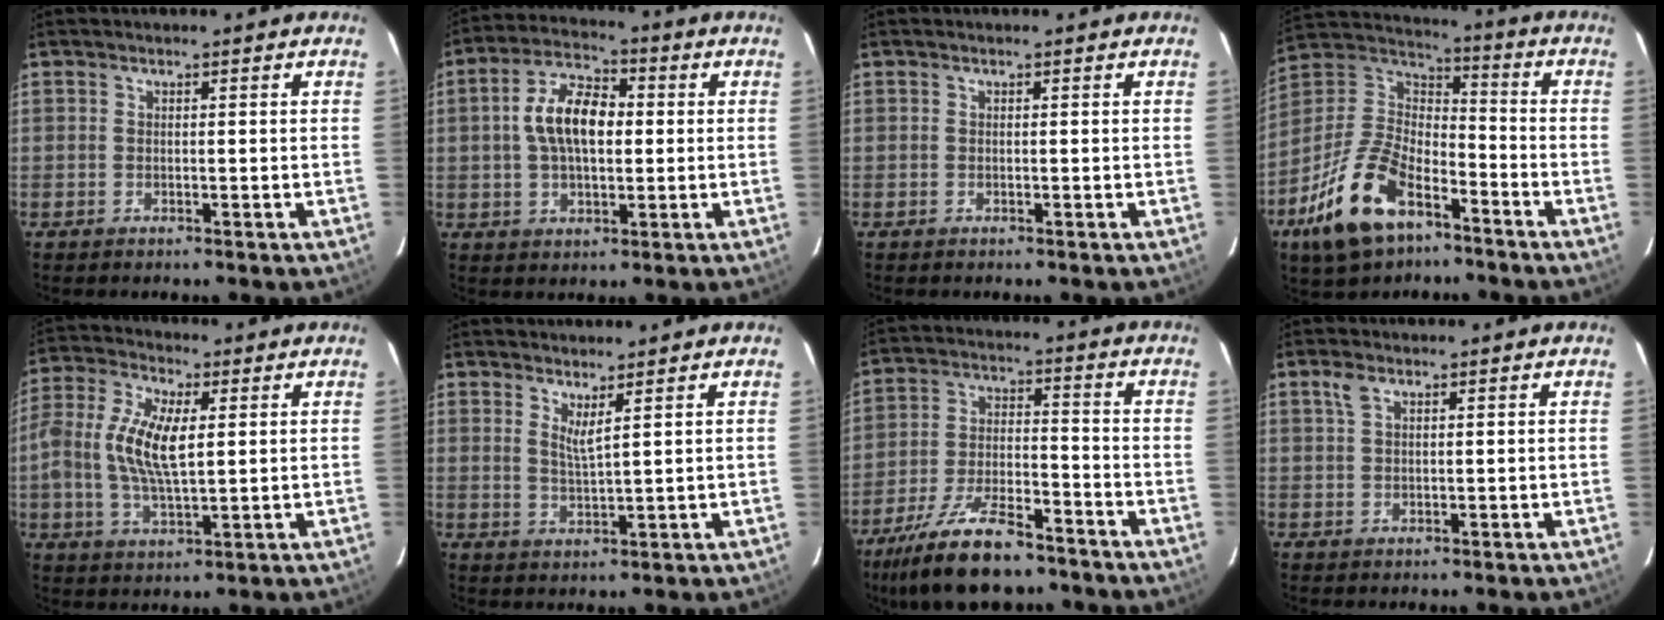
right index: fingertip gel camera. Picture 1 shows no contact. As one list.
[{"total": 10.2, "force": [0.7, 5.5, 8.5], "torque": [-0.161, 0.021, 0.010]}, {"total": 0.0}, {"total": 18.5, "force": [-10.4, 9.4, 12.0], "torque": [-0.263, -0.005, -0.191]}, {"total": 11.1, "force": [1.1, 4.6, 10.1], "torque": [-0.211, 0.008, 0.015]}, {"total": 2.8, "force": [2.1, -0.3, 1.9], "torque": [-0.038, -0.010, 0.033]}, {"total": 17.2, "force": [-13.4, 5.5, 9.3], "torque": [-0.196, -0.021, -0.229]}, {"total": 2.1, "force": [1.2, 1.0, 1.4], "torque": [-0.030, 0.006, 0.025]}]